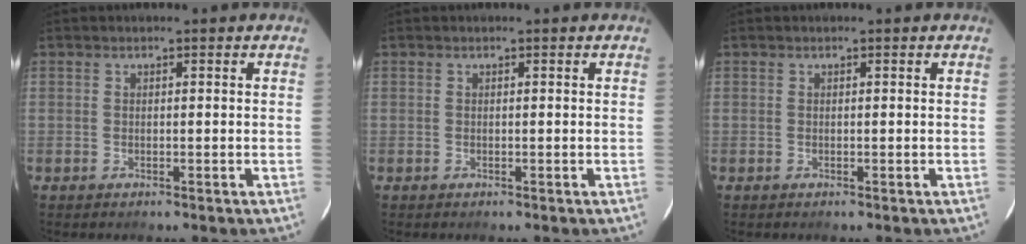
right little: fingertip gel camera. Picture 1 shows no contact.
{"total": 0.0}
{"total": 0.0}